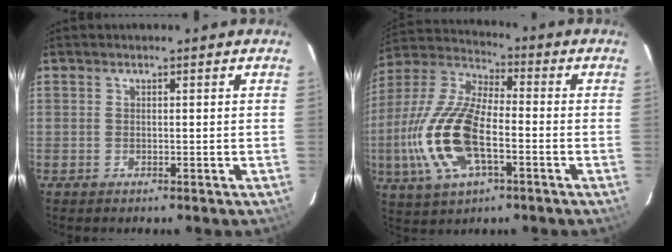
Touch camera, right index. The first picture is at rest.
{"total": 18.2, "force": [-4.5, 7.7, 15.9], "torque": [-0.347, -0.006, -0.086]}